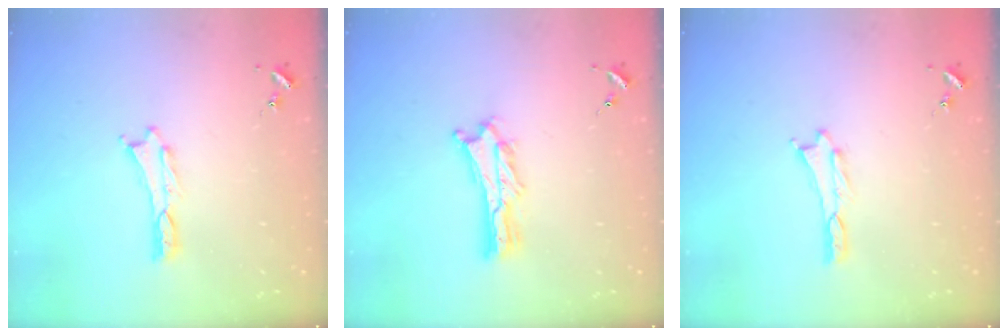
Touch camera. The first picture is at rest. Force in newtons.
{"total": 2.6, "press": 2.6, "slide": 0.3}
{"total": 0.0}